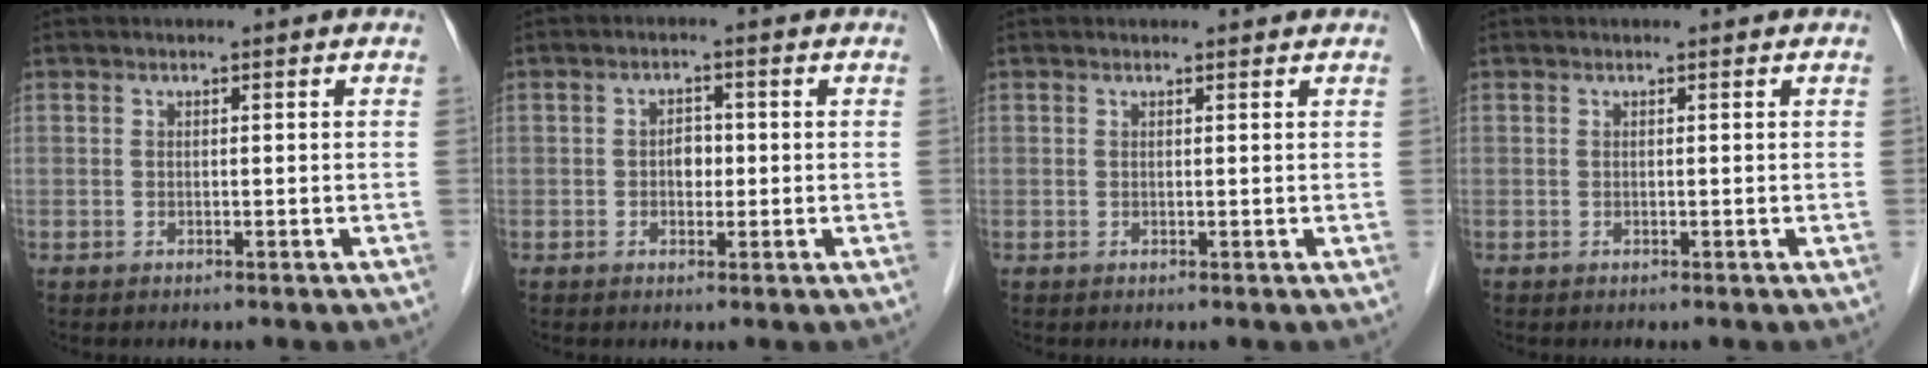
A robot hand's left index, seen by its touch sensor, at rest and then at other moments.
{"total": 2.3, "force": [-0.2, 1.6, 1.6], "torque": [-0.023, 0.006, -0.003]}
{"total": 1.2, "force": [1.2, 0.2, 0.1], "torque": [-0.013, 0.004, 0.014]}
{"total": 0.0}